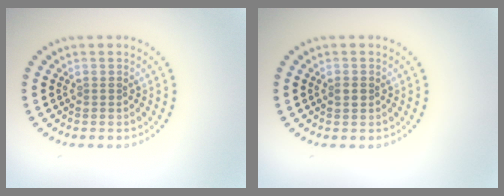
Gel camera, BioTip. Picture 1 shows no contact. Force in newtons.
{"total": 1.3, "press": 1.3, "slide": 0.1}